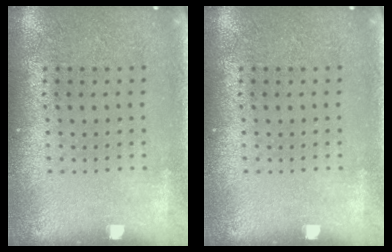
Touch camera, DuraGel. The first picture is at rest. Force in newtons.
{"total": 0.0}